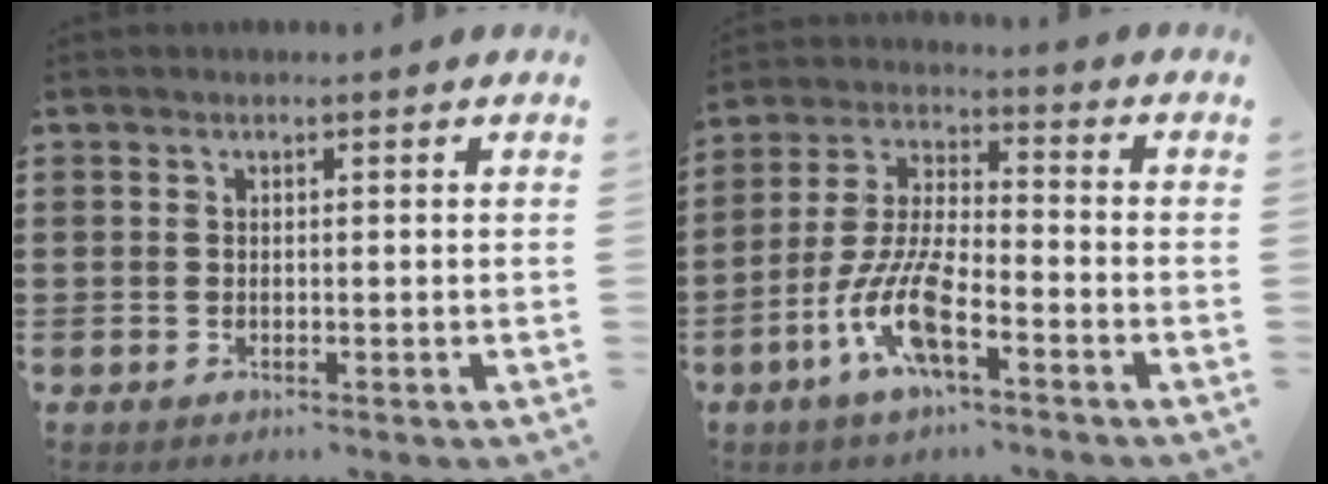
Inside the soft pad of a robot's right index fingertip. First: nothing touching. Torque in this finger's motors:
{"motor_torque": [1.51, 0.63, 1.05, 0.21]}